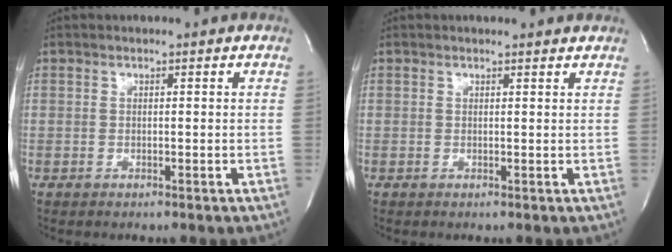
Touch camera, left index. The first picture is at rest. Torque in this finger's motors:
{"motor_torque": [0.35, -0.42, -0.08, -0.01]}